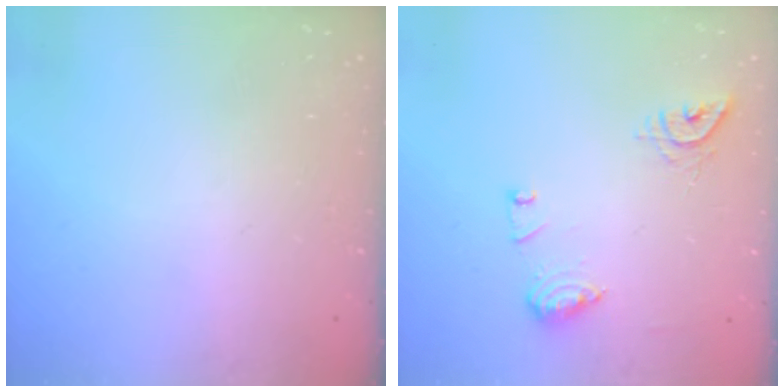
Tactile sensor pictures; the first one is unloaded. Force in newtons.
{"total": 9.8, "press": 9.8, "slide": 0.6}